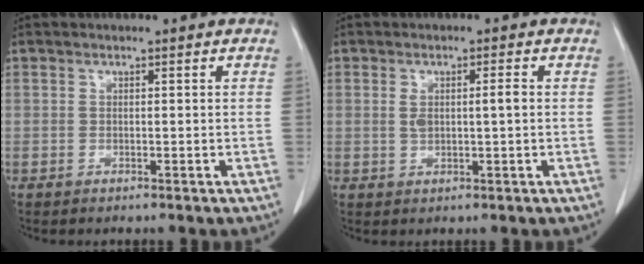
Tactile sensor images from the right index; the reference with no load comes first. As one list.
[{"total": 3.0, "force": [0.4, 0.7, 2.9], "torque": [-0.054, 0.009, 0.014]}]